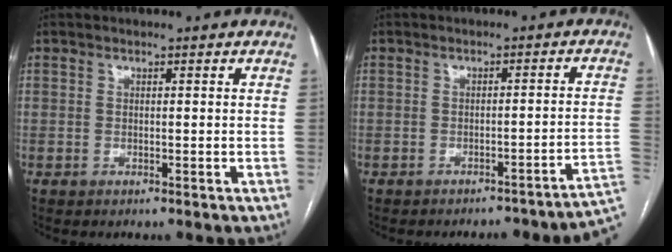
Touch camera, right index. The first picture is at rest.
{"total": 8.7, "force": [-7.2, 0.9, 4.9], "torque": [-0.036, 0.012, -0.077]}